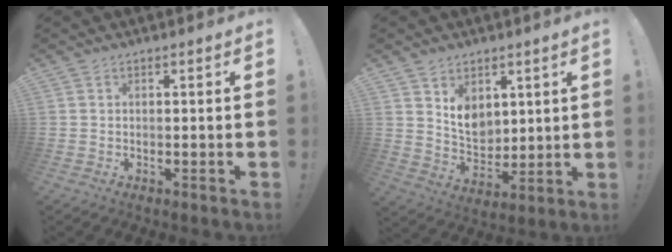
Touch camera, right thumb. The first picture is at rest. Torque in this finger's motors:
{"motor_torque": [0.12, 0.46, 0.21, -0.13, 0.01]}